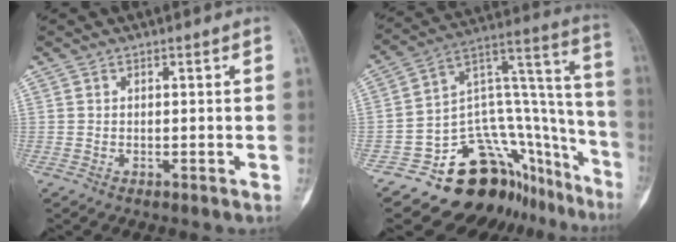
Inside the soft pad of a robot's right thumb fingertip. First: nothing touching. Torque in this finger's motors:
{"motor_torque": [0.84, -0.31, 1.24, -1.11, 0.01]}